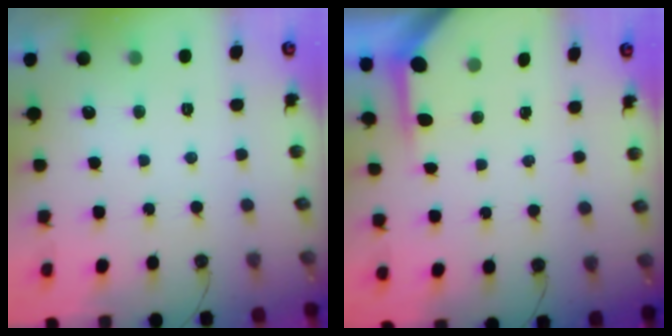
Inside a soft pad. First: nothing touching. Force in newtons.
{"total": 3.7, "press": 3.7, "slide": 0.4}